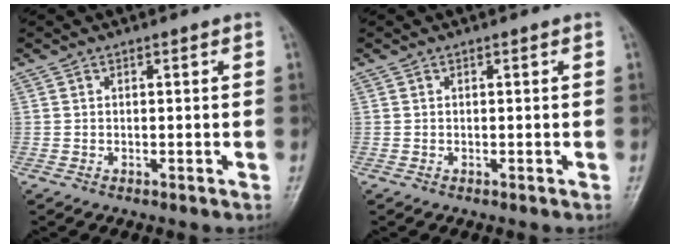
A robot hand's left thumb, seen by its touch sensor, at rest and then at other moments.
{"total": 0.0}